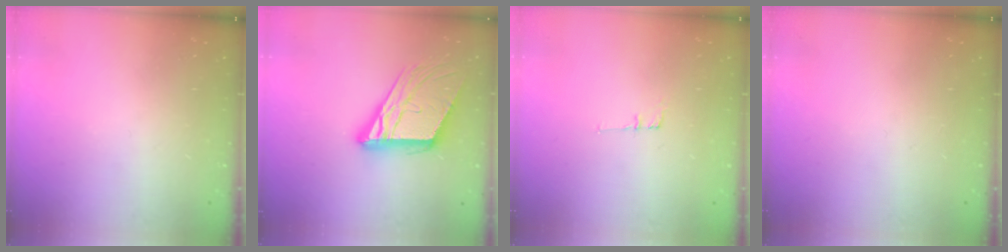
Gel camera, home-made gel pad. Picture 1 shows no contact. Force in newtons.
{"total": 17.6, "press": 17.4, "slide": 2.6}
{"total": 6.6, "press": 6.2, "slide": 2.3}
{"total": 0.0}